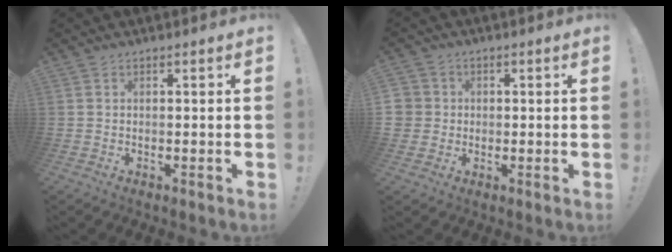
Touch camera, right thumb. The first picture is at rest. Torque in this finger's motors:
{"motor_torque": [0.53, 0.71, 0.32, -0.40, -0.01]}